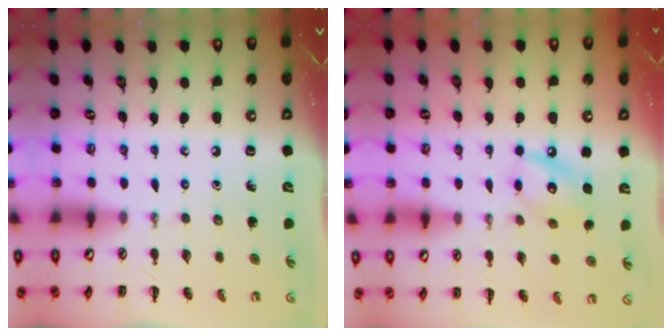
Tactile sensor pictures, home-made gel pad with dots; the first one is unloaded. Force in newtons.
{"total": 9.9, "press": 9.9, "slide": 0.5}